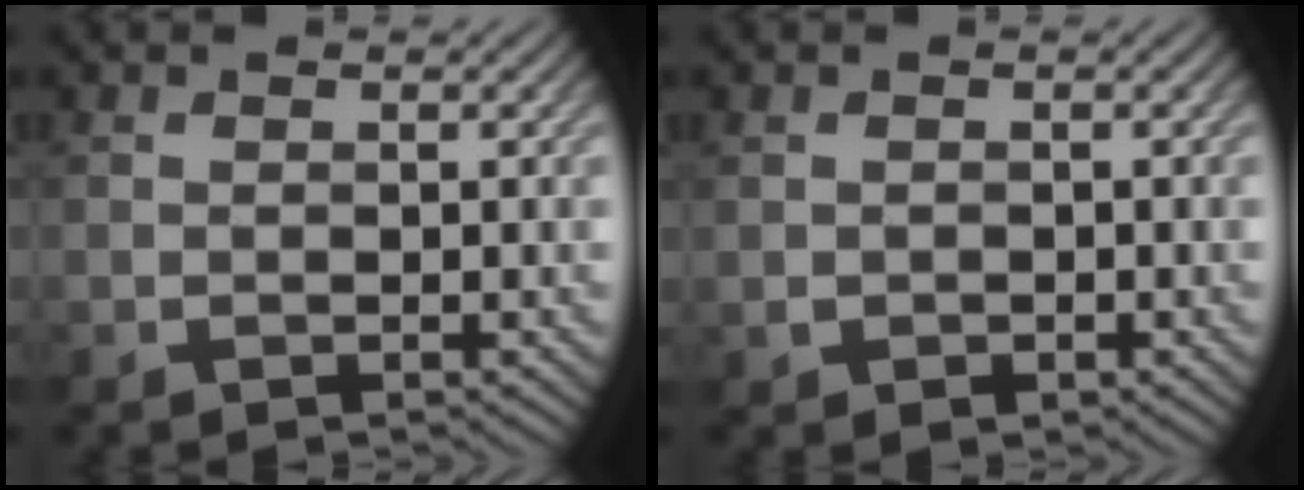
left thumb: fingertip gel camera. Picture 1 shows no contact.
{"total": 1.0, "force": [-0.3, 0.8, 0.4], "torque": [-0.007, -0.006, -0.006]}